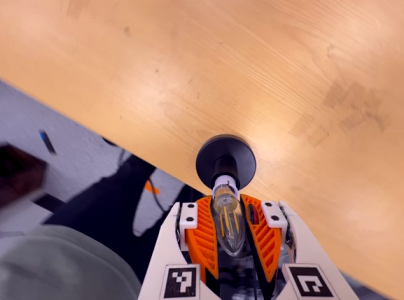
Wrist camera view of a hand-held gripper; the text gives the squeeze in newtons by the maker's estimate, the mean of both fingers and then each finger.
{"total": 20.3, "left": 20.1, "right": 20.5}